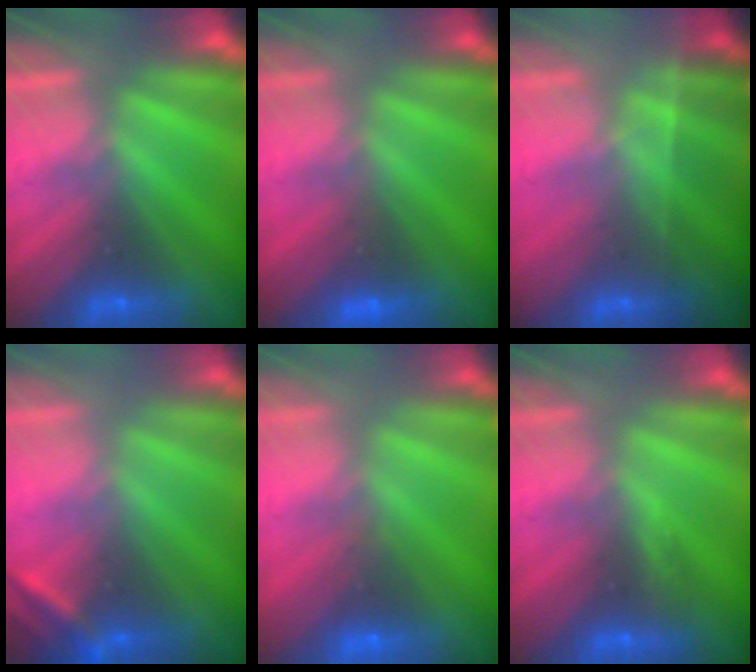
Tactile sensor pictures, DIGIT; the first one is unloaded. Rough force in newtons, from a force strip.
{"total": 2.9}
{"total": 1.9}
{"total": 2.6}
{"total": 4.8}
{"total": 2.9}